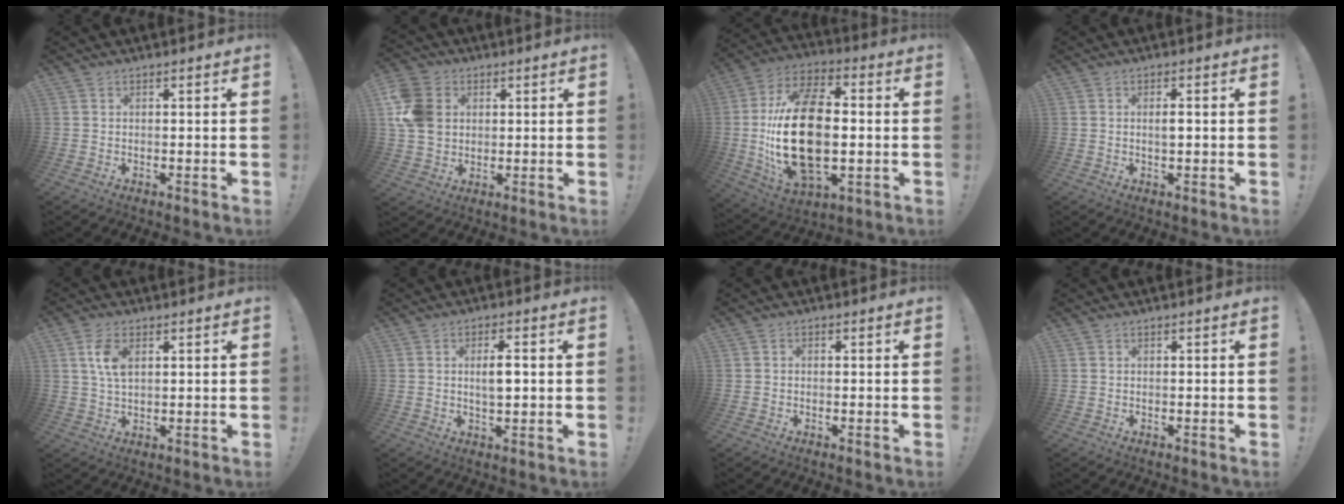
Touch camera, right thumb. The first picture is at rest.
{"total": 12.5, "force": [2.6, 10.2, 6.7], "torque": [-0.141, 0.001, 0.056]}
{"total": 26.2, "force": [-0.8, 15.1, 21.4], "torque": [-0.412, 0.004, -0.007]}
{"total": 1.9, "force": [0.2, 0.5, 1.8], "torque": [-0.020, -0.005, 0.000]}
{"total": 6.5, "force": [2.2, 3.4, 5.2], "torque": [-0.096, -0.002, 0.036]}
{"total": 4.7, "force": [0.6, 1.7, 4.3], "torque": [-0.058, -0.002, 0.004]}
{"total": 0.8, "force": [-0.5, 0.5, 0.3], "torque": [-0.006, 0.004, -0.008]}
{"total": 0.0}